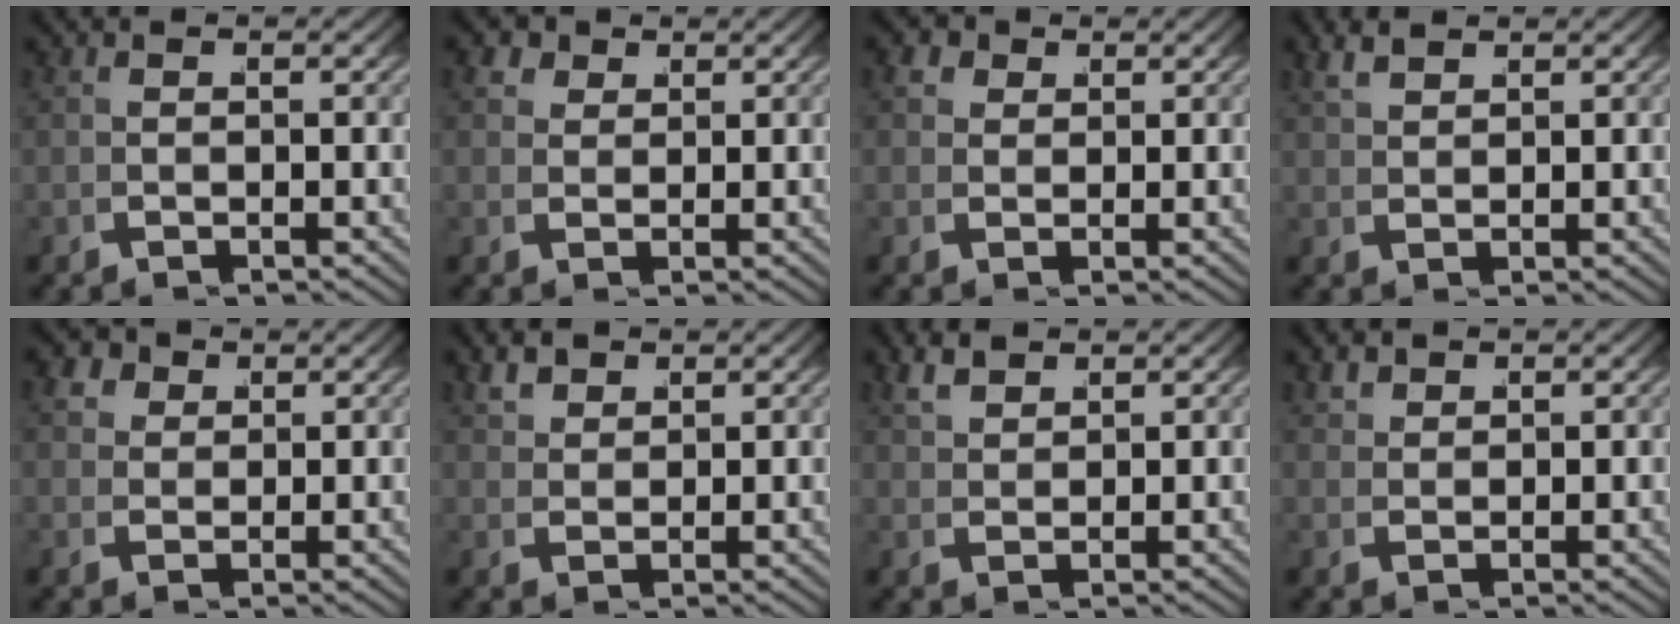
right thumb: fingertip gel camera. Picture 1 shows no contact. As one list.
[{"total": 2.8, "force": [1.6, 2.2, 0.9], "torque": [-0.025, -0.003, 0.032]}, {"total": 2.6, "force": [1.3, 2.2, 0.8], "torque": [-0.023, -0.002, 0.023]}, {"total": 1.9, "force": [1.9, 0.0, 0.1], "torque": [-0.004, 0.009, 0.043]}, {"total": 3.7, "force": [1.8, 3.0, 1.3], "torque": [-0.038, -0.005, 0.034]}, {"total": 2.3, "force": [2.1, 0.7, 0.4], "torque": [-0.004, 0.005, 0.045]}, {"total": 2.2, "force": [2.2, 0.1, 0.2], "torque": [-0.005, 0.008, 0.049]}, {"total": 1.7, "force": [1.7, 0.4, 0.1], "torque": [0.000, 0.004, 0.037]}]